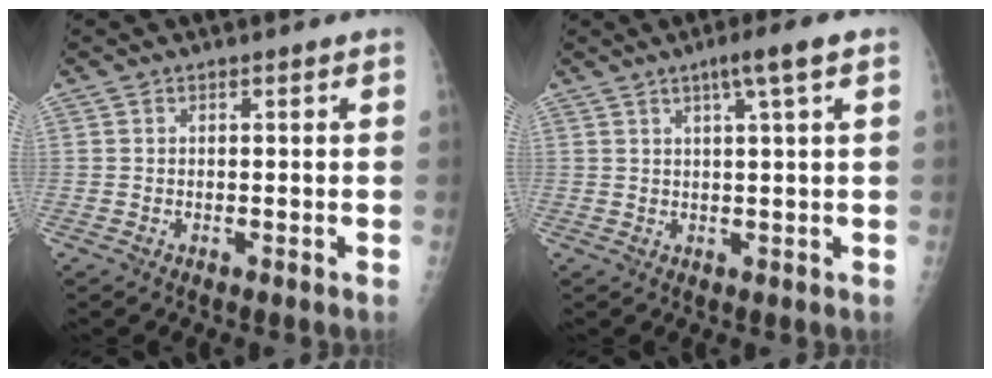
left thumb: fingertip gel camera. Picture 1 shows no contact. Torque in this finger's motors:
{"motor_torque": [0.51, 0.05, 0.60, -0.21, 0.02]}